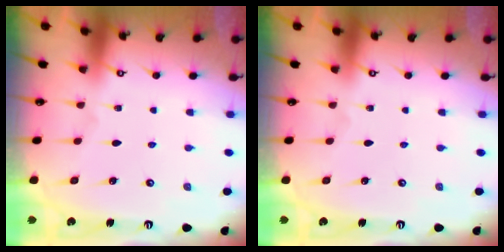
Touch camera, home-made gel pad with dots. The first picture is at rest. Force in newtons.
{"total": 0.0}